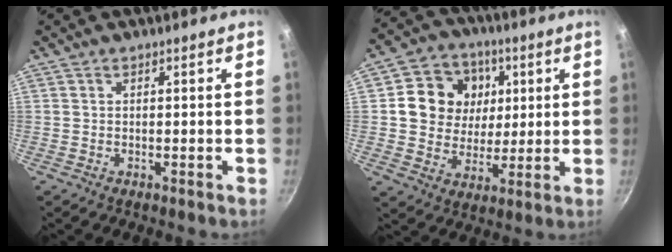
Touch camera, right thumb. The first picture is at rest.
{"total": 13.7, "force": [3.5, 11.8, 6.0], "torque": [-0.070, -0.008, 0.054]}